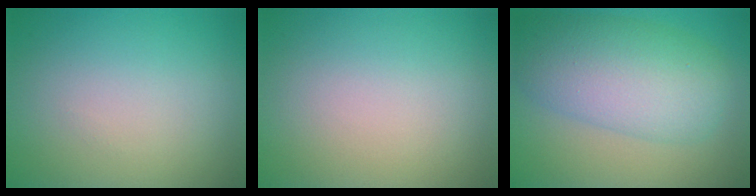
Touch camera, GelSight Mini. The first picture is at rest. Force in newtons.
{"total": 0.0}
{"total": 8.3, "press": 8.3, "slide": 0.2}